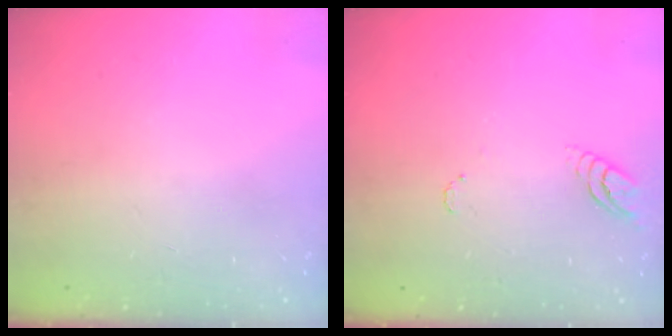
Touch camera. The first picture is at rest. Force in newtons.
{"total": 4.9, "press": 4.9, "slide": 0.4}